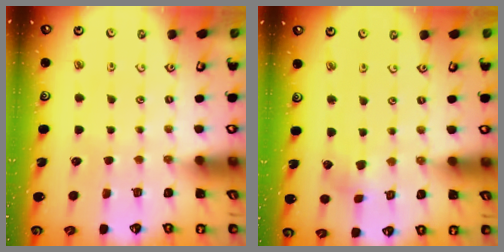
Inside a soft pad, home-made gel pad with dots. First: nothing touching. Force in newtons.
{"total": 2.6, "press": 2.6, "slide": 0.4}